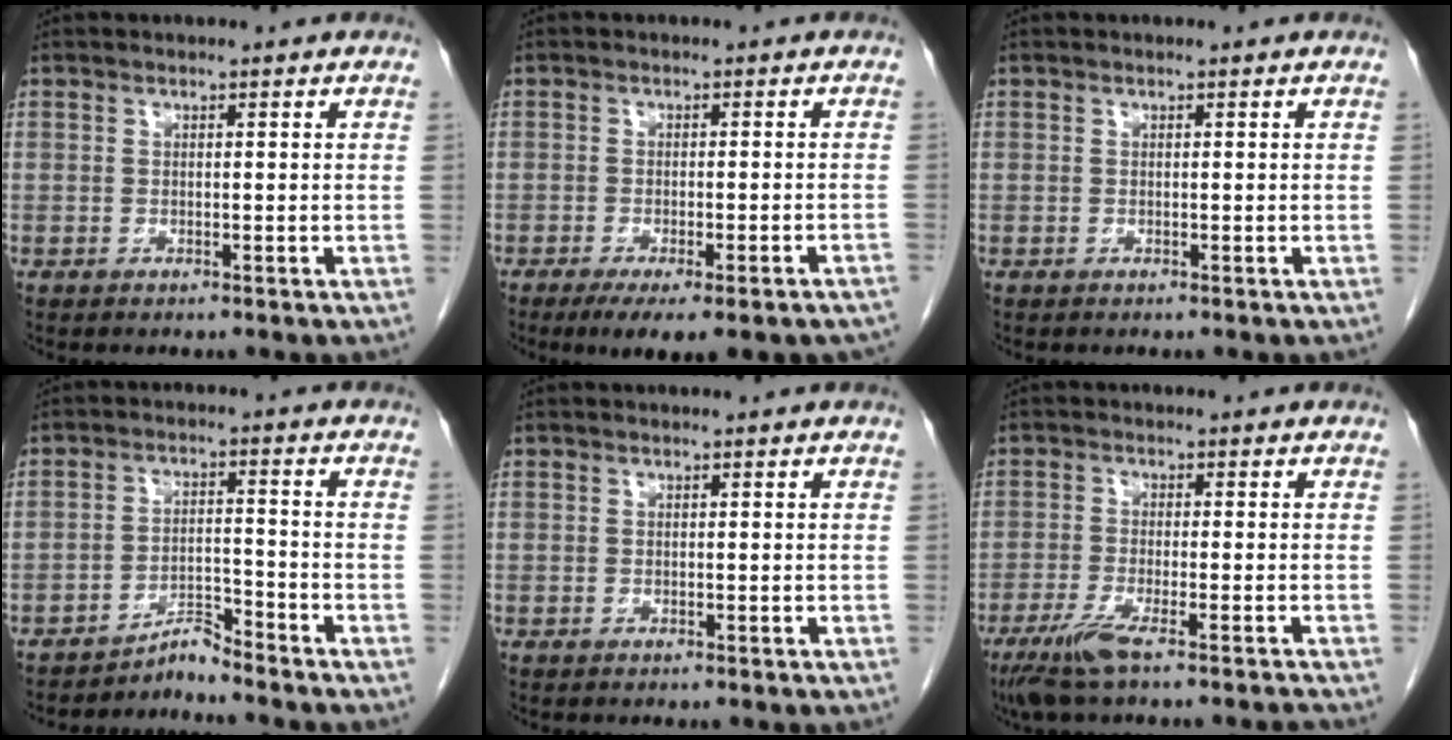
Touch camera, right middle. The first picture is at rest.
{"total": 11.4, "force": [-8.8, 2.3, 6.8], "torque": [-0.067, -0.005, -0.112]}
{"total": 0.0}
{"total": 3.4, "force": [-3.4, -0.3, 0.0], "torque": [0.005, -0.009, -0.059]}
{"total": 0.0}
{"total": 7.3, "force": [-5.6, -0.3, 4.7], "torque": [-0.078, -0.021, -0.097]}